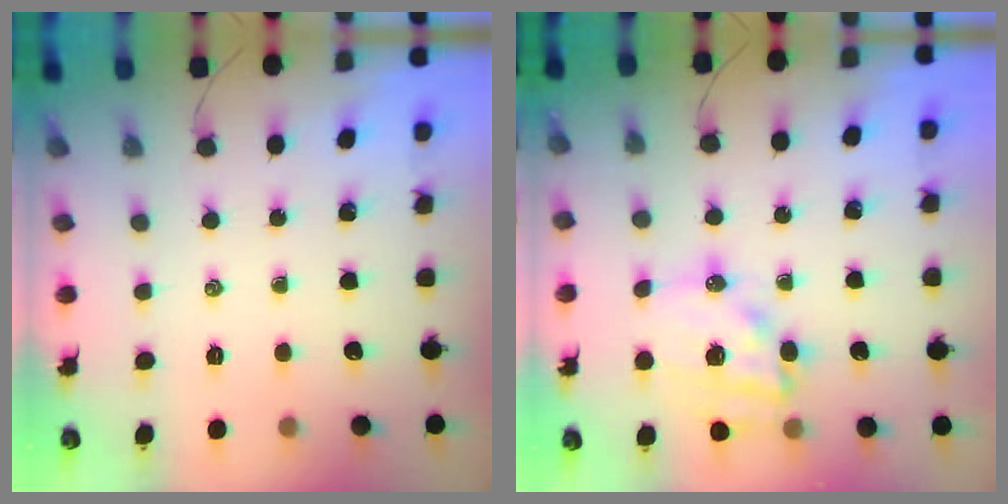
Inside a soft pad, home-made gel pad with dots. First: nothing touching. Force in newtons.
{"total": 14.9, "press": 14.6, "slide": 3.3}